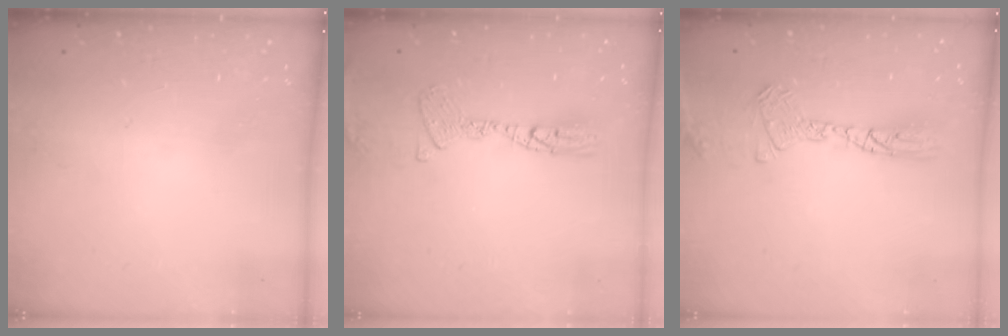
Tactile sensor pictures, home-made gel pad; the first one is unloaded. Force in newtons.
{"total": 11.8, "press": 11.6, "slide": 2.1}
{"total": 13.0, "press": 12.6, "slide": 3.3}